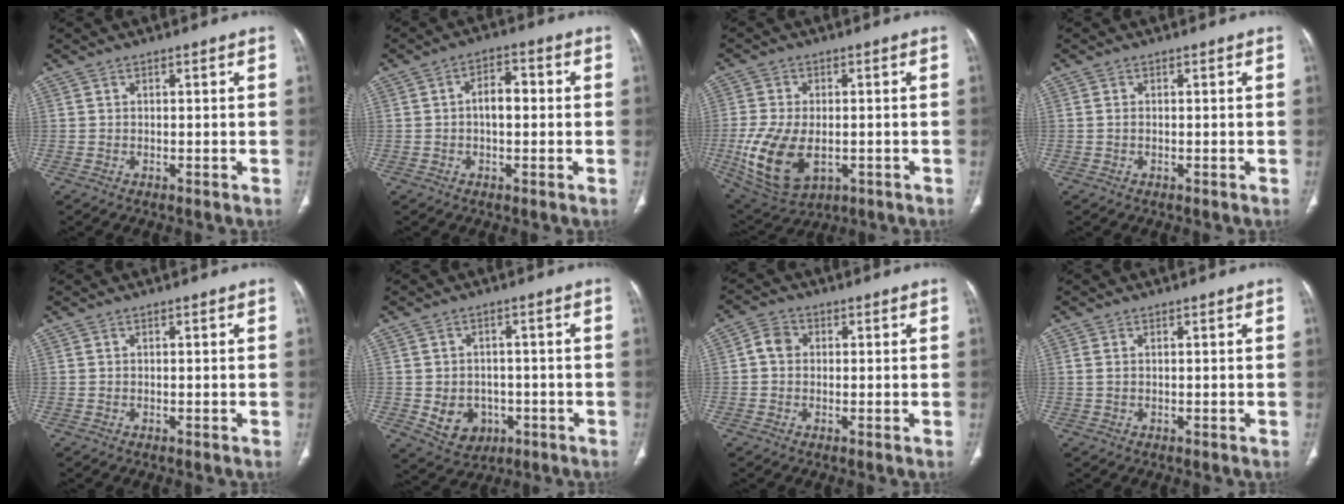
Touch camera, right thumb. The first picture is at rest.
{"total": 5.2, "force": [0.0, 2.8, 4.4], "torque": [-0.063, 0.016, -0.007]}
{"total": 13.9, "force": [-2.9, 8.2, 10.8], "torque": [-0.214, -0.007, -0.033]}
{"total": 0.6, "force": [0.0, 0.3, 0.4], "torque": [-0.012, 0.001, -0.001]}
{"total": 0.0}
{"total": 7.3, "force": [-1.8, 6.1, 3.7], "torque": [-0.037, 0.013, -0.011]}
{"total": 3.6, "force": [0.2, 3.1, 1.9], "torque": [-0.027, 0.010, -0.002]}
{"total": 1.1, "force": [0.3, 0.6, 0.9], "torque": [-0.029, 0.008, 0.009]}